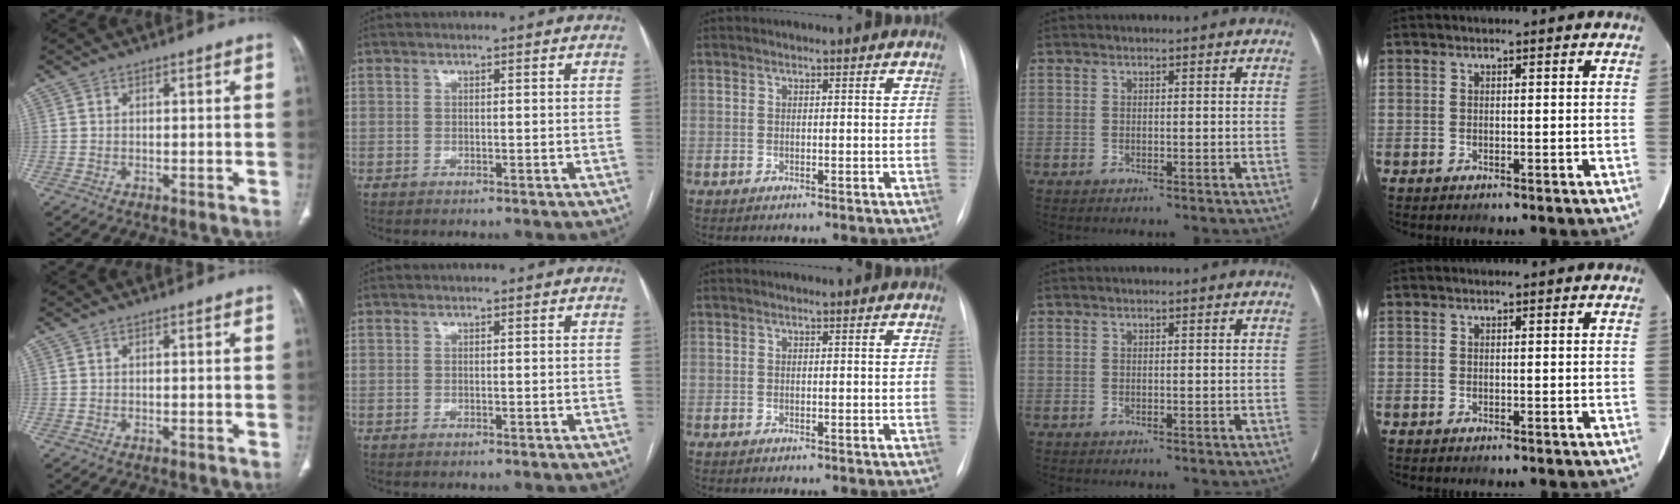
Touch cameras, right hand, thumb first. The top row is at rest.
{}